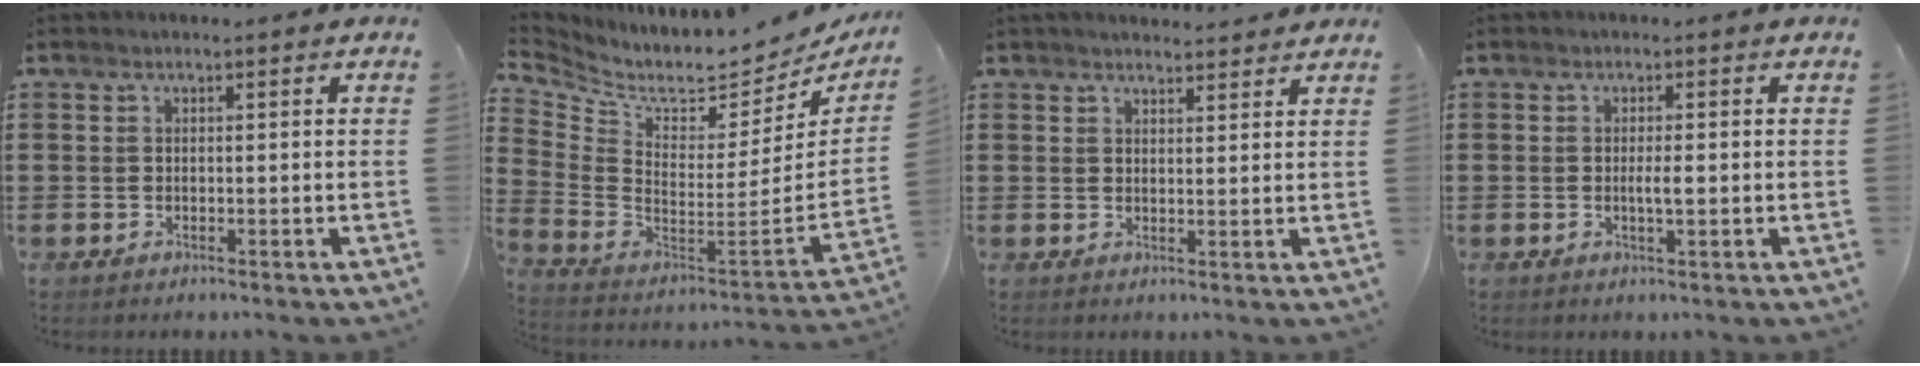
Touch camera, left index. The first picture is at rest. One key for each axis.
{"total": 5.9, "fx": 4.6, "fy": 2.2, "fz": 3.1, "tx": -0.080, "ty": -0.057, "tz": 0.071}
{"total": 2.2, "fx": 2.2, "fy": 0.1, "fz": 0.2, "tx": -0.010, "ty": -0.002, "tz": 0.043}
{"total": 1.9, "fx": -0.1, "fy": 0.2, "fz": 1.9, "tx": -0.035, "ty": -0.004, "tz": -0.003}